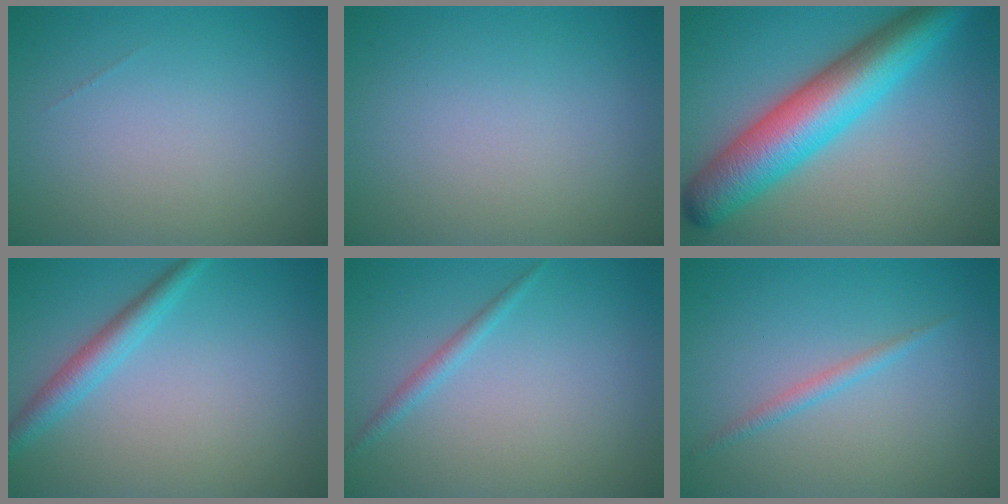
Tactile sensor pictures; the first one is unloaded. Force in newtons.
{"total": 0.0}
{"total": 9.6, "press": 9.6, "slide": 0.1}
{"total": 2.6, "press": 2.6, "slide": 0.0}
{"total": 1.3, "press": 1.3, "slide": 0.0}
{"total": 1.2, "press": 1.2, "slide": 0.1}